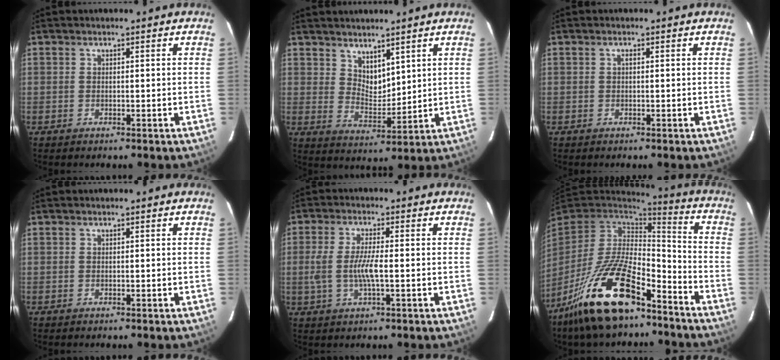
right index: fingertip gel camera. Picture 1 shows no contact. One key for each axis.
{"total": 5.7, "fx": 4.3, "fy": 2.8, "fz": 2.5, "tx": -0.033, "ty": -0.005, "tz": 0.082}
{"total": 0.5, "fx": 0.0, "fy": 0.2, "fz": 0.5, "tx": -0.008, "ty": 0.005, "tz": -0.001}
{"total": 0.0}
{"total": 6.5, "fx": -1.0, "fy": 1.2, "fz": 6.4, "tx": -0.126, "ty": -0.004, "tz": -0.018}
{"total": 21.5, "fx": -13.8, "fy": 8.1, "fz": 14.4, "tx": -0.291, "ty": -0.019, "tz": -0.243}